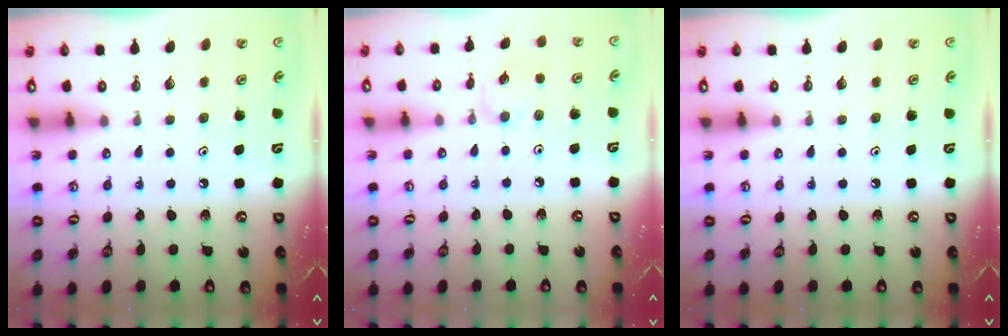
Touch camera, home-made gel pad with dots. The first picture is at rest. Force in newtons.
{"total": 1.5, "press": 1.5, "slide": 0.4}
{"total": 0.0}